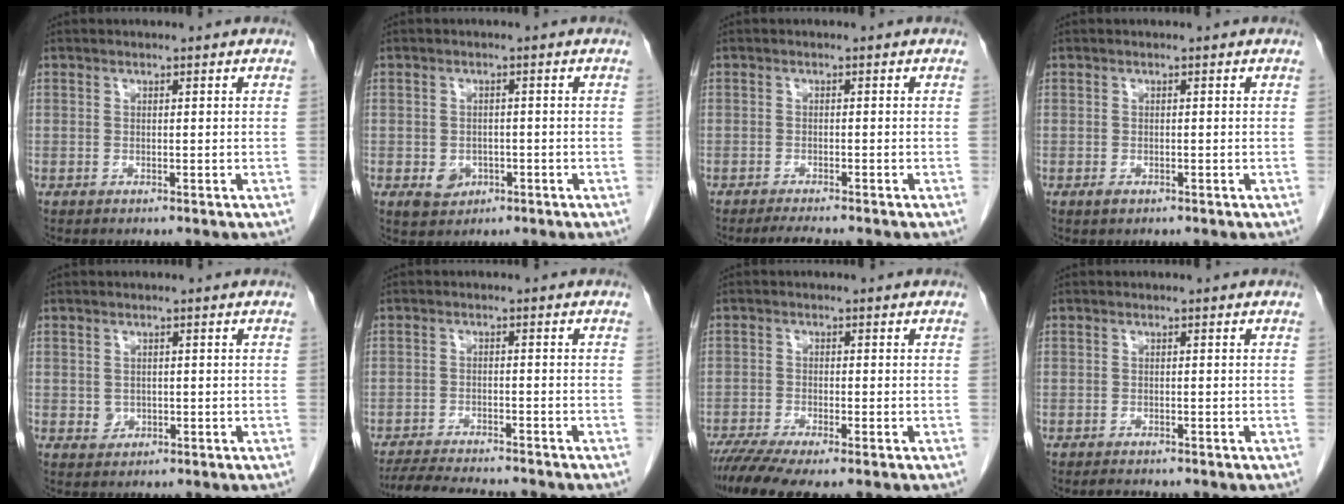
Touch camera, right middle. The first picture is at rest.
{"total": 3.1, "force": [-1.2, 2.5, 1.5], "torque": [-0.025, 0.000, -0.008]}
{"total": 3.3, "force": [-3.0, 0.0, 1.5], "torque": [-0.026, -0.010, -0.045]}
{"total": 0.8, "force": [-0.4, 0.5, 0.5], "torque": [-0.009, 0.000, -0.003]}
{"total": 1.4, "force": [-0.1, 1.3, 0.6], "torque": [-0.010, 0.002, 0.004]}
{"total": 10.3, "force": [-9.5, 0.9, 4.0], "torque": [-0.059, -0.012, -0.142]}
{"total": 6.5, "force": [-5.0, 0.6, 4.2], "torque": [-0.071, -0.012, -0.086]}
{"total": 1.4, "force": [-1.3, 0.3, 0.4], "torque": [-0.013, -0.005, -0.018]}